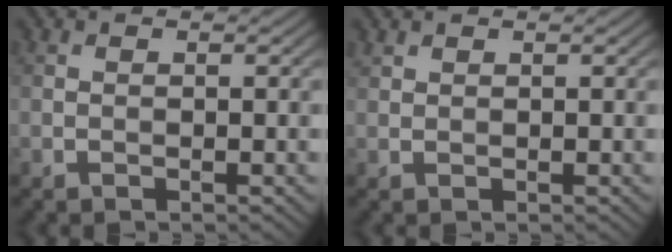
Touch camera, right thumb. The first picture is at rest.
{"total": 0.9, "force": [0.8, 0.3, 0.2], "torque": [-0.010, 0.003, 0.022]}